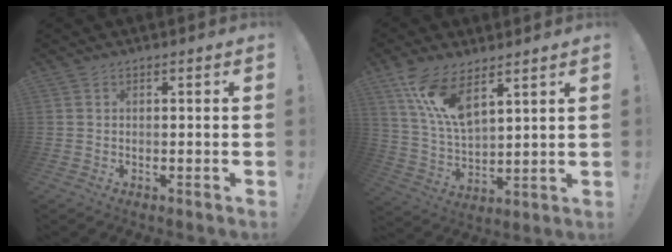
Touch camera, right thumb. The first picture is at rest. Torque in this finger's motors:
{"motor_torque": [0.87, 1.10, 1.20, 0.73, 0.11]}